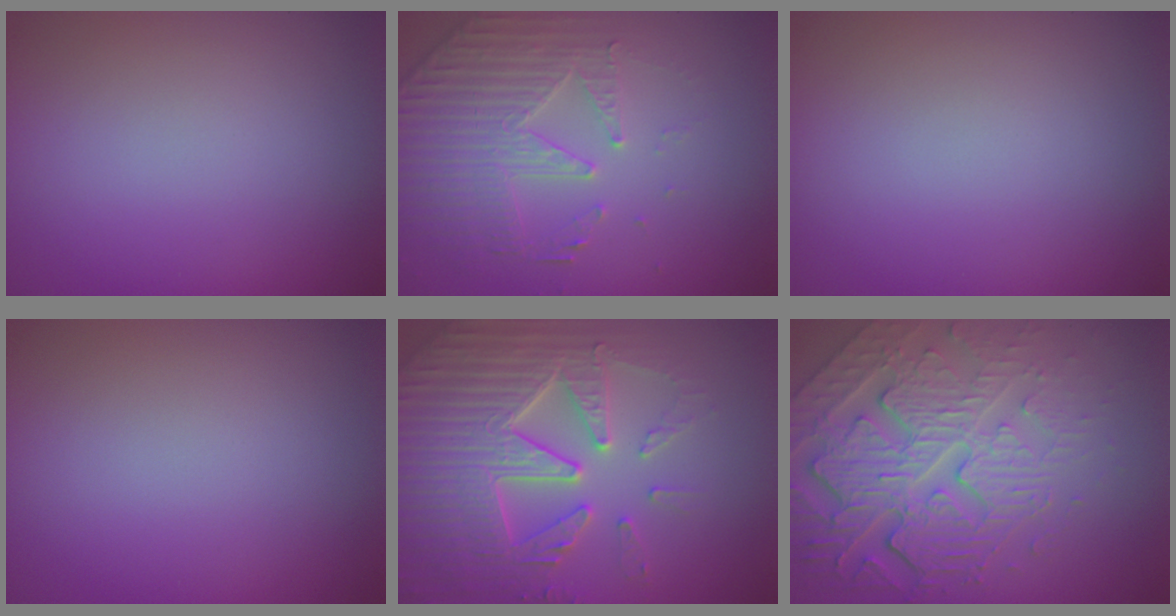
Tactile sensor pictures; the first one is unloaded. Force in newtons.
{"total": 4.9, "press": 3.7, "slide": 3.2}
{"total": 0.0}
{"total": 0.0}
{"total": 7.7, "press": 7.5, "slide": 1.6}
{"total": 8.3, "press": 5.8, "slide": 6.0}